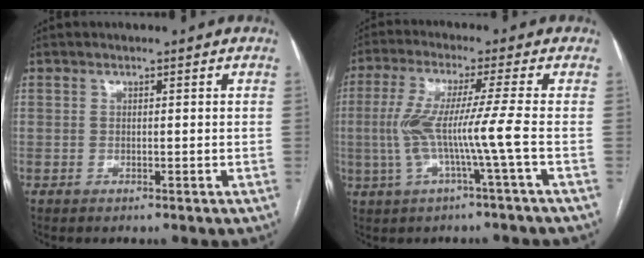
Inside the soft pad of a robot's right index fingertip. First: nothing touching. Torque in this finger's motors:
{"motor_torque": [1.20, -0.21, 0.57, 0.21]}